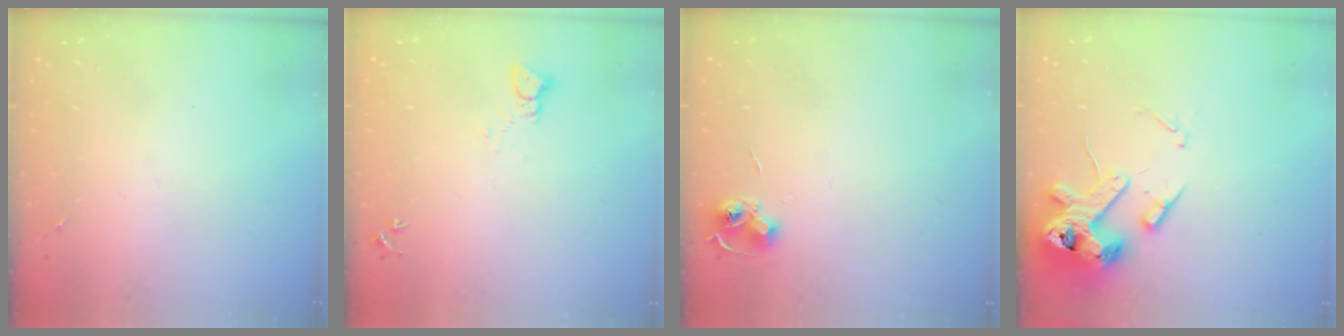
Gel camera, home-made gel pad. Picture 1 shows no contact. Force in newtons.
{"total": 2.4, "press": 2.4, "slide": 0.2}
{"total": 6.8, "press": 6.8, "slide": 0.7}
{"total": 15.6, "press": 15.4, "slide": 2.3}